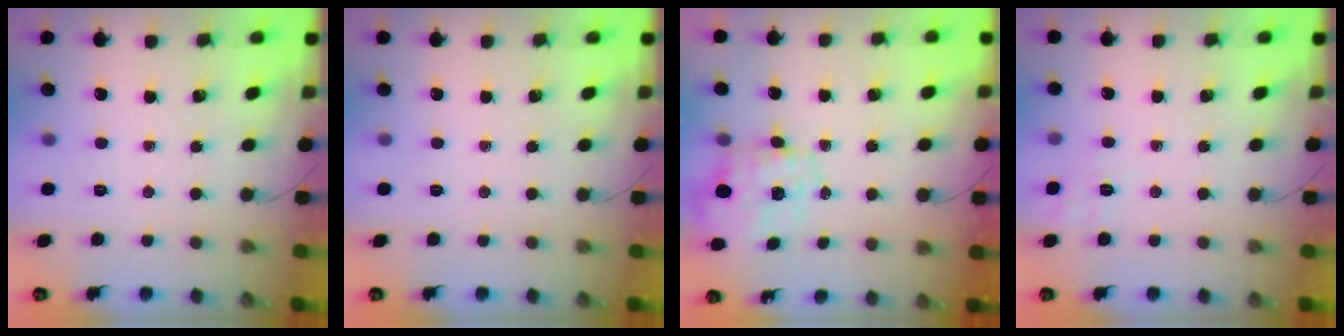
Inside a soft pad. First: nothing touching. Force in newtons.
{"total": 0.0}
{"total": 1.0, "press": 0.9, "slide": 0.5}
{"total": 2.5, "press": 1.3, "slide": 2.1}